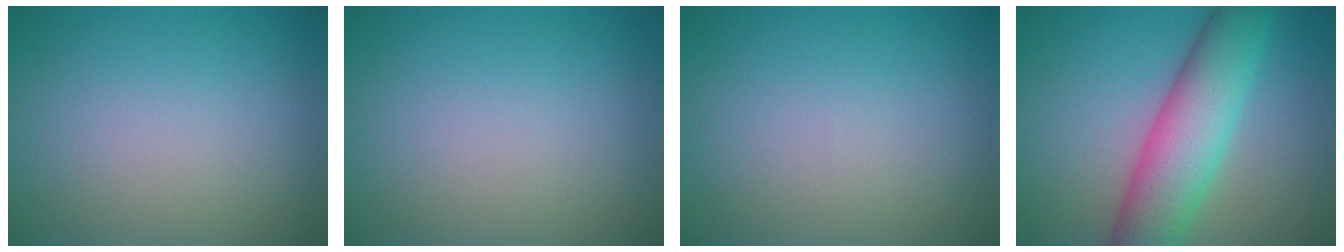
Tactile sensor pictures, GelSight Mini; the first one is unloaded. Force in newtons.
{"total": 0.0}
{"total": 0.0}
{"total": 8.1, "press": 8.1, "slide": 0.2}